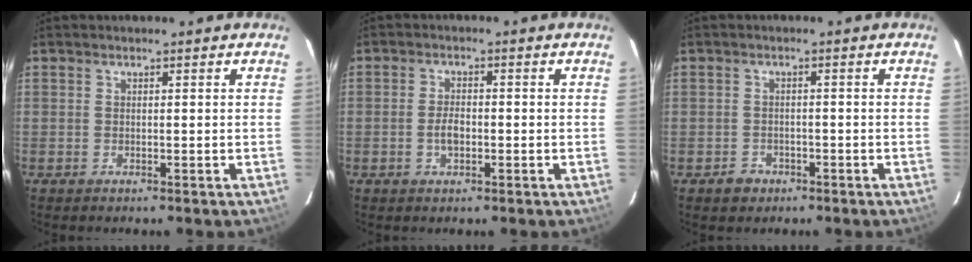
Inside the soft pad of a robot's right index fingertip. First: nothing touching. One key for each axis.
{"total": 3.2, "fx": -0.9, "fy": 1.6, "fz": 2.6, "tx": -0.050, "ty": 0.001, "tz": -0.014}
{"total": 3.2, "fx": -1.6, "fy": 2.7, "fz": 0.2, "tx": -0.011, "ty": 0.008, "tz": -0.022}